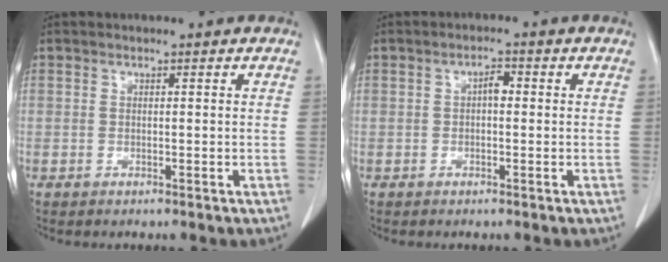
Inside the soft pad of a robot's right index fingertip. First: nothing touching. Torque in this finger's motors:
{"motor_torque": [0.29, 0.06, 0.05, 0.02]}